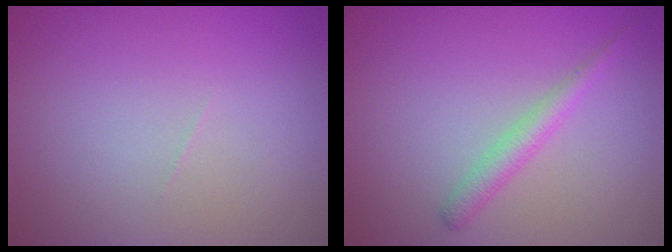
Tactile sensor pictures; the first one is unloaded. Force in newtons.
{"total": 1.8, "press": 1.8, "slide": 0.1}